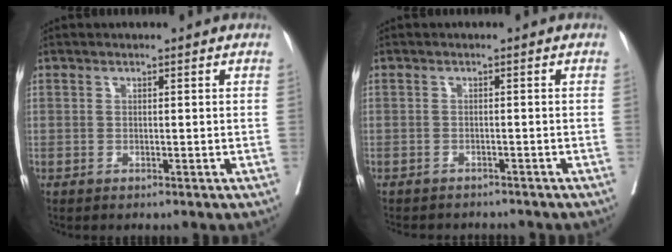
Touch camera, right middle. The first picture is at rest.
{"total": 7.1, "force": [-6.5, 2.1, 1.9], "torque": [-0.025, -0.002, -0.081]}